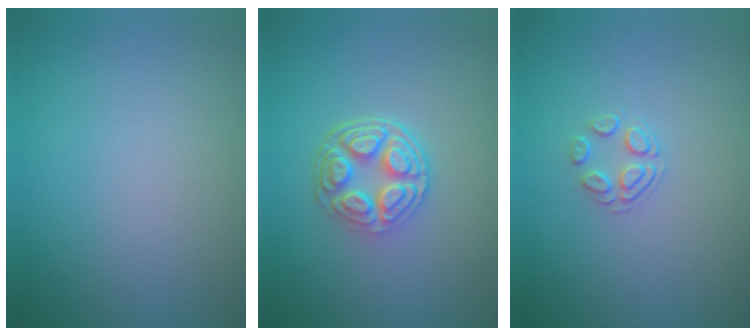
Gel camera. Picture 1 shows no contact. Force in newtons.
{"total": 4.8, "press": 3.6, "slide": 3.2}
{"total": 1.7, "press": 1.0, "slide": 1.4}